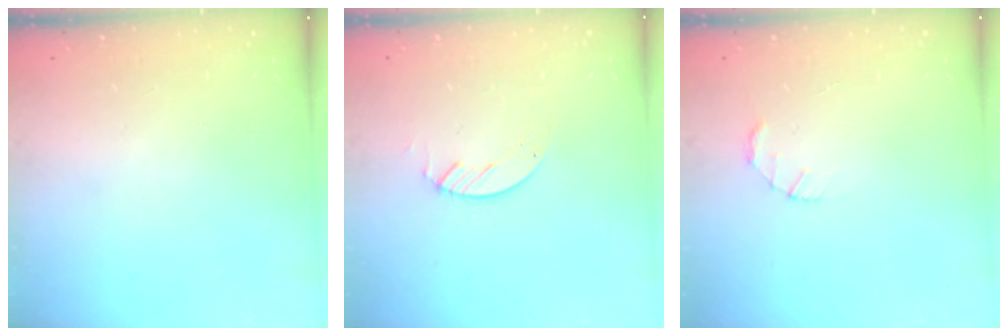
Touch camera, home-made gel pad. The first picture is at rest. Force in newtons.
{"total": 2.1, "press": 2.1, "slide": 0.2}
{"total": 1.5, "press": 1.5, "slide": 0.3}